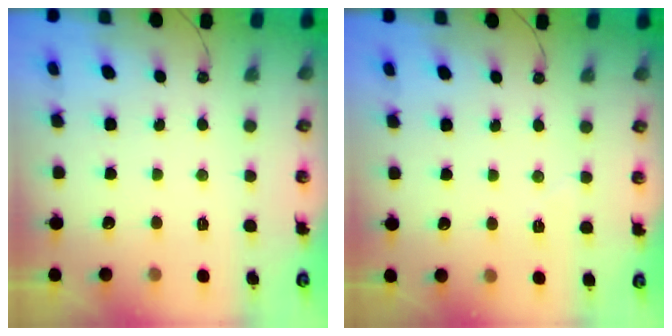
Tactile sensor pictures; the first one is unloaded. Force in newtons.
{"total": 2.9, "press": 2.4, "slide": 1.7}